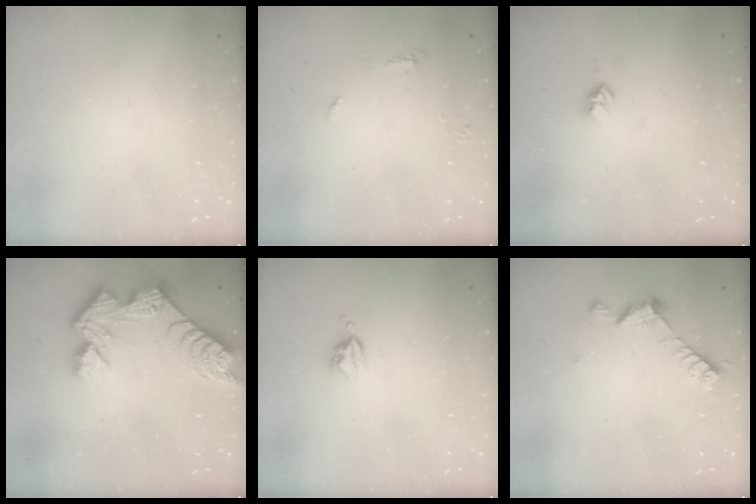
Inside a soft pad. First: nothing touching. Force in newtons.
{"total": 5.6, "press": 5.6, "slide": 0.4}
{"total": 2.8, "press": 2.8, "slide": 0.2}
{"total": 11.9, "press": 11.8, "slide": 1.0}
{"total": 3.9, "press": 3.9, "slide": 0.5}
{"total": 7.2, "press": 7.2, "slide": 0.5}